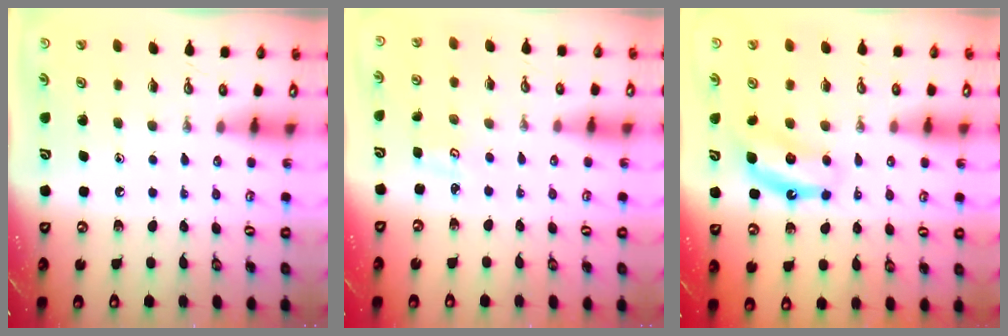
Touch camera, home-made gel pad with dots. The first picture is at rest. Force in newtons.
{"total": 2.1, "press": 2.1, "slide": 0.2}
{"total": 7.1, "press": 7.1, "slide": 0.7}